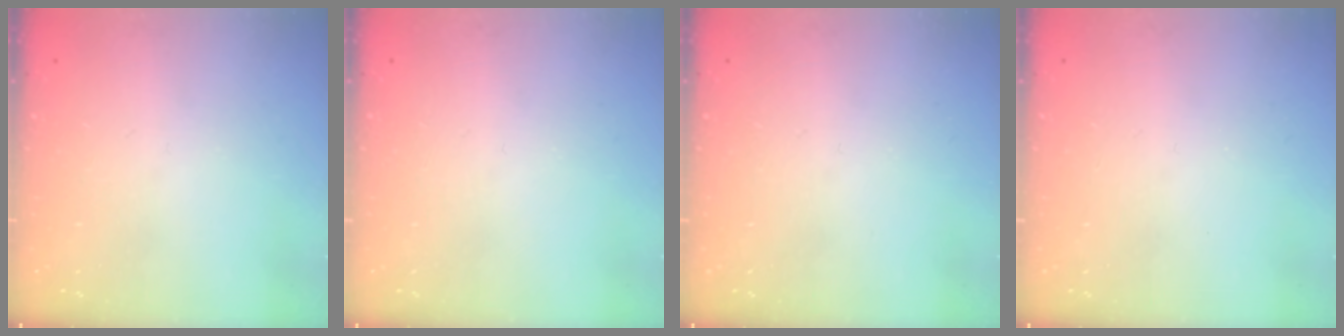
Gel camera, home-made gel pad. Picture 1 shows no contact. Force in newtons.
{"total": 0.0}
{"total": 0.0}
{"total": 0.0}